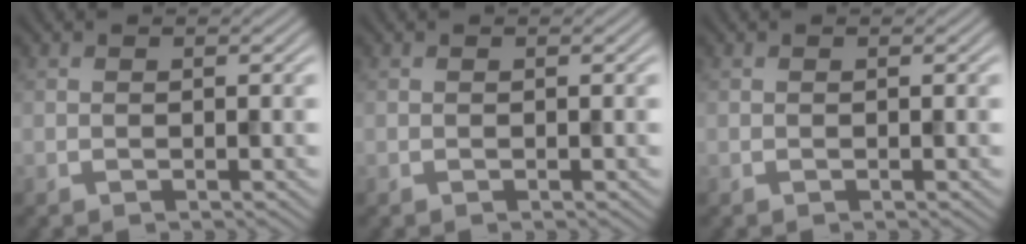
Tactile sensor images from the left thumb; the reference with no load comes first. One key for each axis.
{"total": 0.0}
{"total": 0.0}